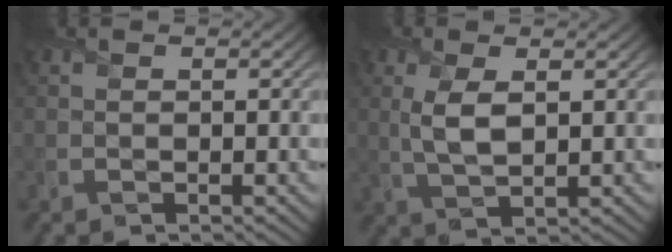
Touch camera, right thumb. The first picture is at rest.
{"total": 4.1, "force": [0.9, 1.6, 3.6], "torque": [-0.087, -0.002, 0.022]}